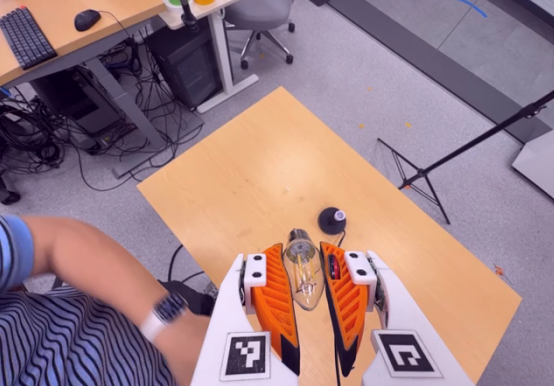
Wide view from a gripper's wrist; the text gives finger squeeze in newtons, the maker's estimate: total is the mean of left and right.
{"total": 20.7, "left": 23.9, "right": 17.4}